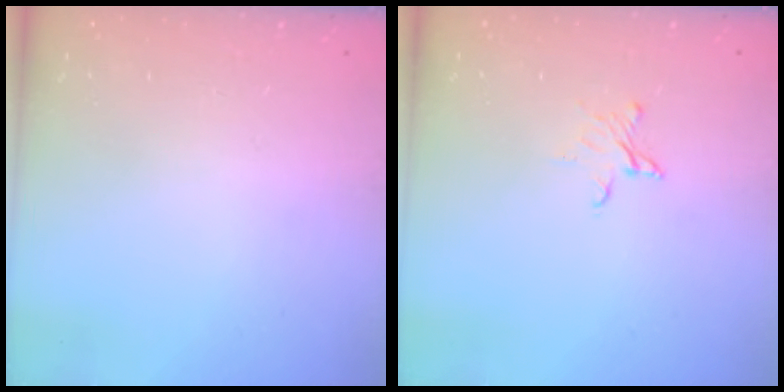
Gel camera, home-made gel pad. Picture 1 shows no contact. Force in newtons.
{"total": 3.4, "press": 3.4, "slide": 0.3}